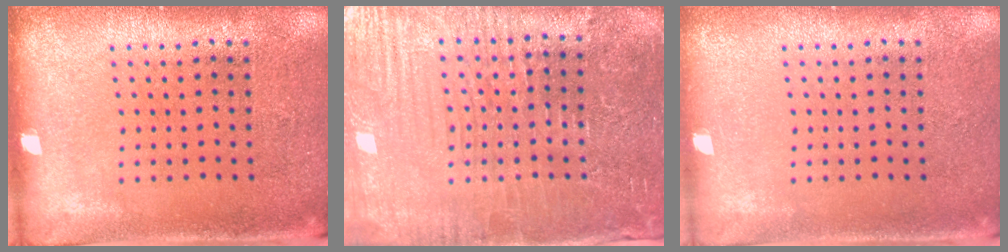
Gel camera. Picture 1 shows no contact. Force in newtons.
{"total": 4.4, "press": 4.2, "slide": 1.2}
{"total": 0.0}